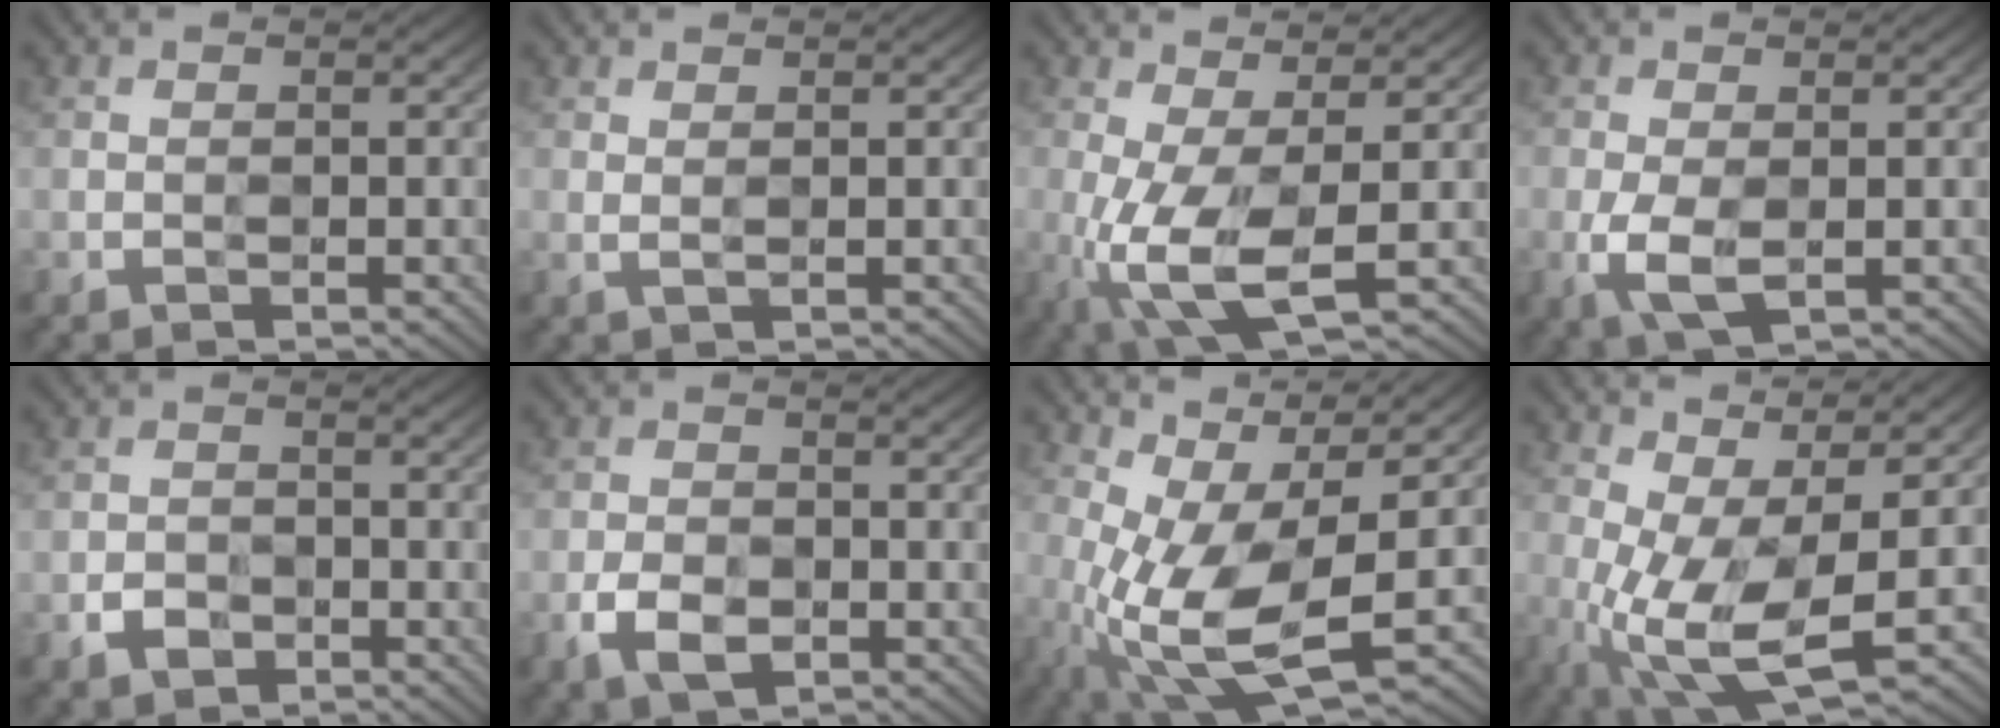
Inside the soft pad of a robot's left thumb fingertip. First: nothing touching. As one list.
[{"total": 0.9, "force": [0.8, -0.3, 0.4], "torque": [-0.010, 0.001, 0.016]}, {"total": 8.4, "force": [-2.4, 2.9, 7.5], "torque": [-0.184, -0.009, -0.043]}, {"total": 4.0, "force": [-1.2, 1.8, 3.3], "torque": [-0.090, -0.005, -0.021]}, {"total": 1.9, "force": [-1.5, 1.1, 0.1], "torque": [-0.001, 0.000, -0.030]}, {"total": 3.6, "force": [-1.9, 2.2, 2.1], "torque": [-0.047, -0.007, -0.040]}, {"total": 12.9, "force": [-1.9, 5.2, 11.7], "torque": [-0.251, -0.023, -0.022]}, {"total": 11.8, "force": [-1.3, 4.7, 10.7], "torque": [-0.226, -0.013, -0.017]}]